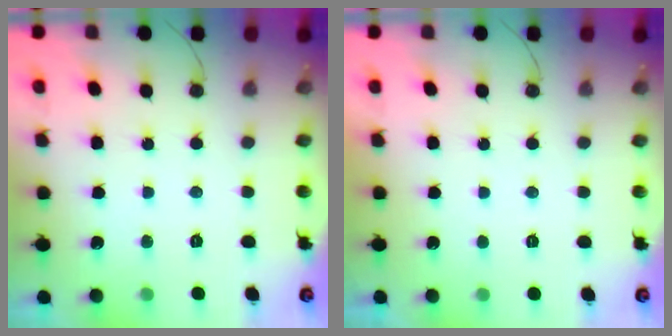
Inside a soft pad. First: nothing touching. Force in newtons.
{"total": 2.2, "press": 2.2, "slide": 0.3}